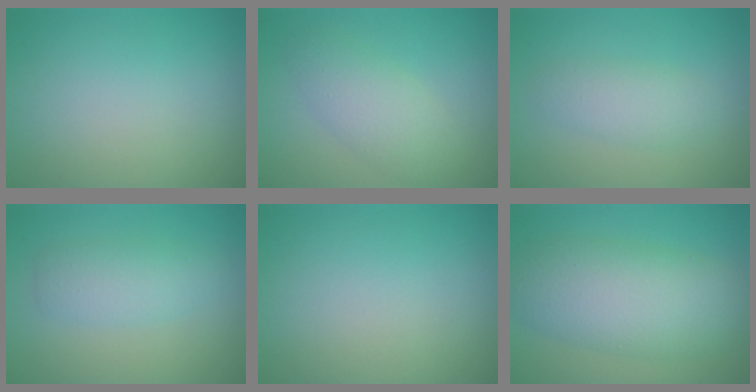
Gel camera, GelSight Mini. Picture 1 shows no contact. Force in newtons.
{"total": 3.6, "press": 3.6, "slide": 0.2}
{"total": 2.5, "press": 2.5, "slide": 0.1}
{"total": 2.9, "press": 2.9, "slide": 0.1}
{"total": 0.0}
{"total": 7.9, "press": 7.9, "slide": 0.2}